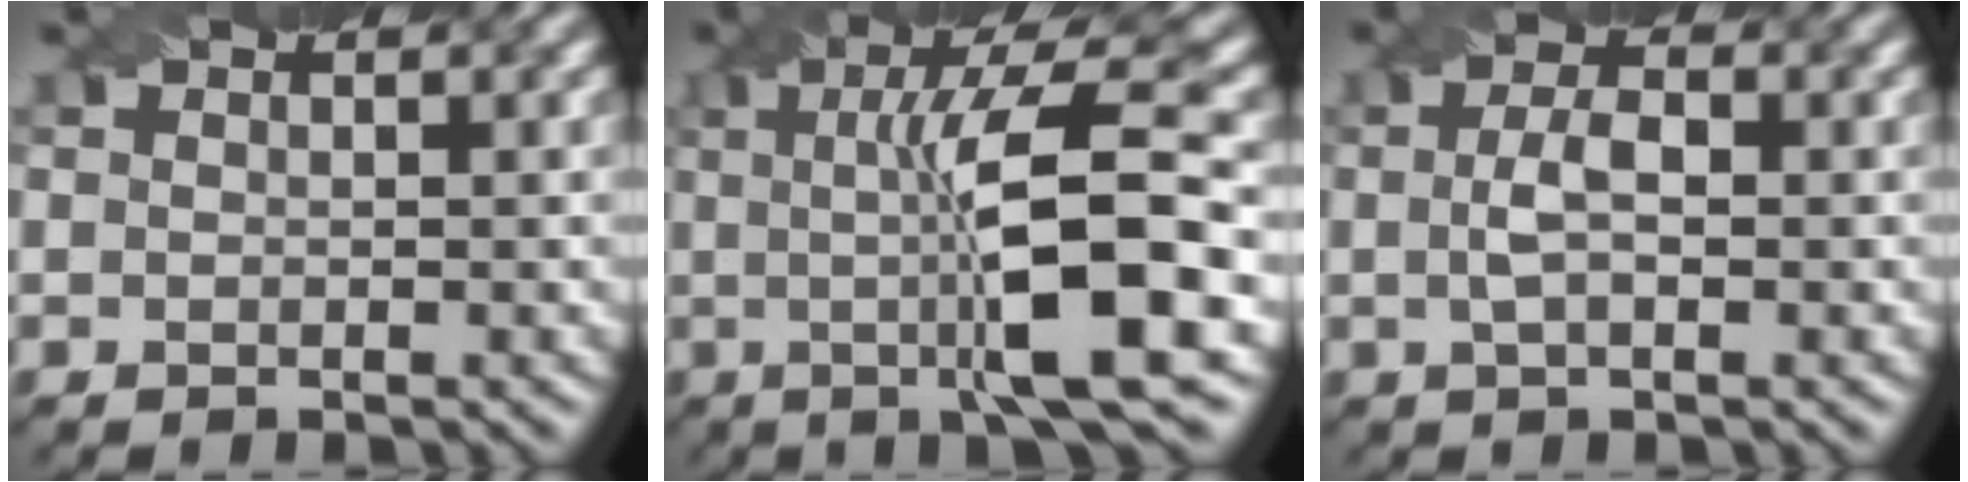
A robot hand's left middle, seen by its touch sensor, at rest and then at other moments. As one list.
[{"total": 10.2, "force": [-0.4, 1.9, 10.0], "torque": [-0.143, 0.001, -0.005]}, {"total": 2.6, "force": [0.0, 1.1, 2.4], "torque": [-0.055, 0.003, -0.003]}]